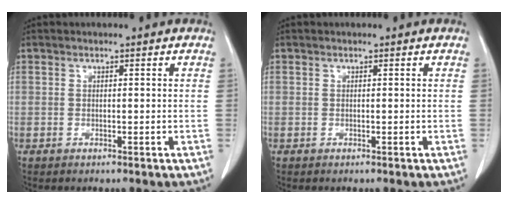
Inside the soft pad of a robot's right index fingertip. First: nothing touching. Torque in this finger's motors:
{"motor_torque": [0.00, 0.00, 0.00, 0.00]}